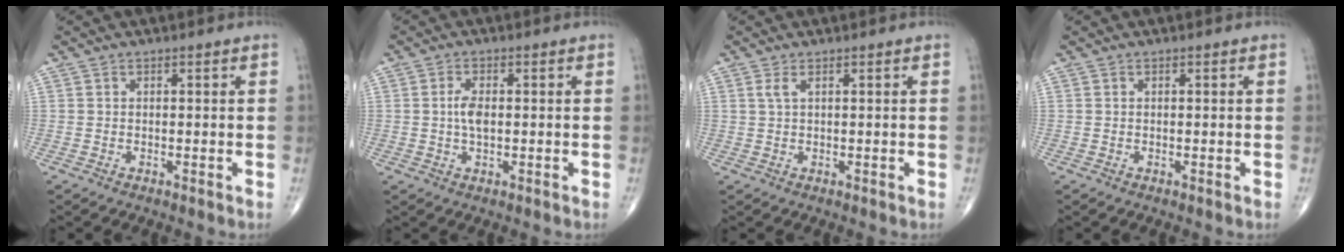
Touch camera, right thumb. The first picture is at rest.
{"total": 3.4, "force": [0.1, 1.6, 3.0], "torque": [-0.062, 0.002, 0.001]}
{"total": 1.3, "force": [0.6, 0.4, 1.1], "torque": [-0.030, 0.006, 0.016]}
{"total": 0.0}